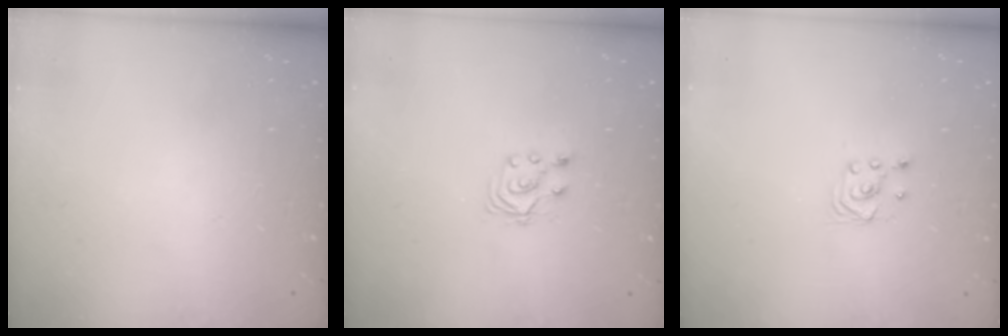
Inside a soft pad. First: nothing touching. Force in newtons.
{"total": 3.1, "press": 3.0, "slide": 0.7}
{"total": 3.0, "press": 2.8, "slide": 1.1}